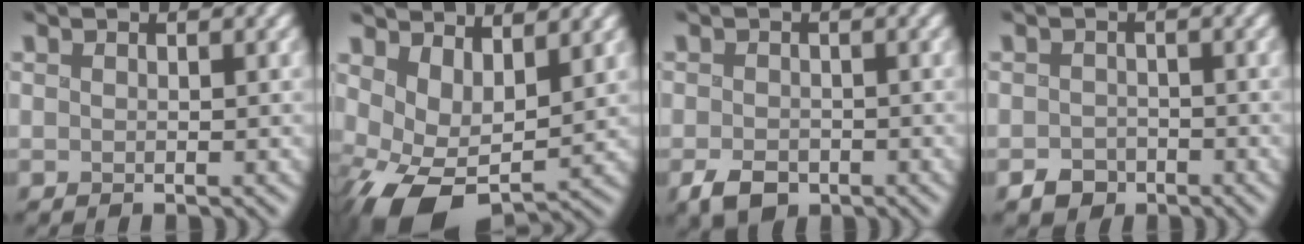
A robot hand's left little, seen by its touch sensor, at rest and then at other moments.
{"total": 7.6, "force": [-0.8, 4.5, 6.1], "torque": [-0.118, -0.017, -0.013]}
{"total": 2.6, "force": [-1.5, 1.7, 1.3], "torque": [-0.020, -0.006, -0.031]}
{"total": 2.1, "force": [-1.4, 1.5, 0.3], "torque": [0.005, -0.005, -0.029]}